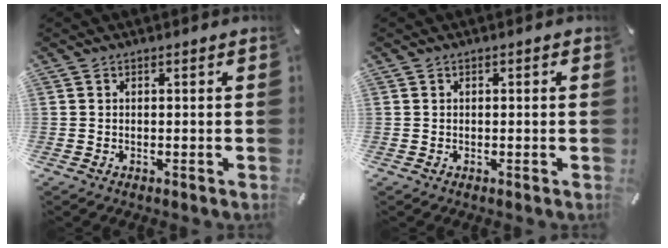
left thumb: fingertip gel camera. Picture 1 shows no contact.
{"total": 0.0}